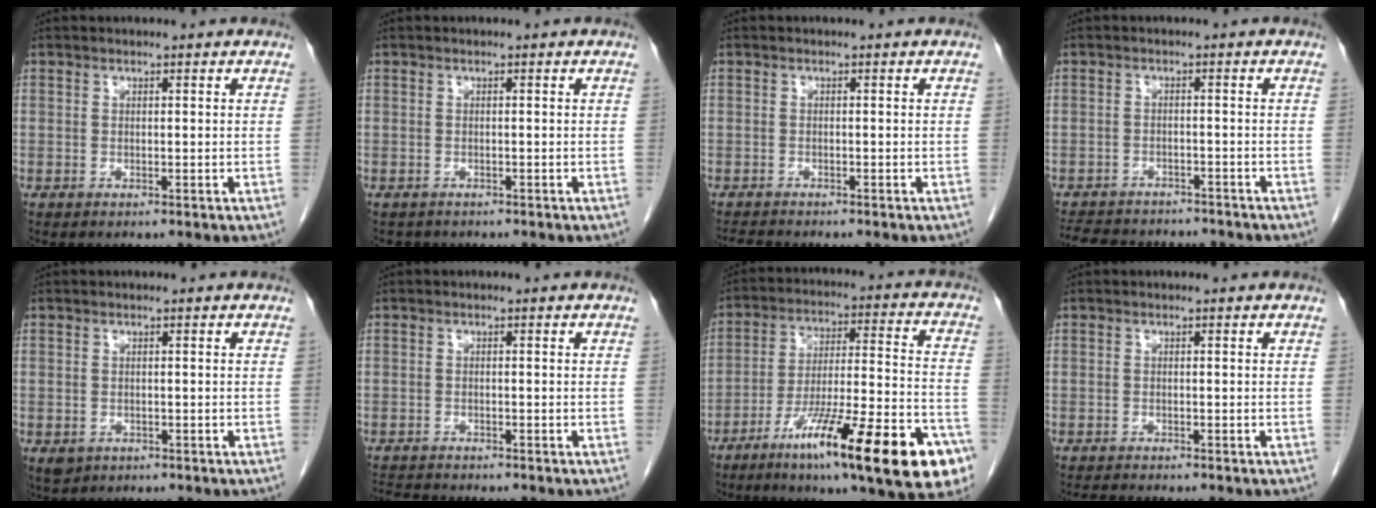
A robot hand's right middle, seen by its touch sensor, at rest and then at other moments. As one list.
[{"total": 1.5, "force": [-1.3, 0.7, 0.0], "torque": [-0.009, -0.001, -0.019]}, {"total": 2.3, "force": [-2.3, 0.0, 0.5], "torque": [-0.010, -0.010, -0.038]}, {"total": 12.2, "force": [-10.9, 4.0, 3.7], "torque": [-0.076, 0.005, -0.145]}, {"total": 2.3, "force": [-0.9, 1.9, 0.8], "torque": [-0.014, -0.001, -0.004]}, {"total": 3.2, "force": [-3.1, 0.0, 0.5], "torque": [-0.007, -0.016, -0.055]}, {"total": 23.9, "force": [-13.0, 2.6, 19.9], "torque": [-0.242, -0.018, -0.203]}, {"total": 2.4, "force": [-2.2, -0.1, 0.7], "torque": [-0.013, -0.010, -0.038]}]